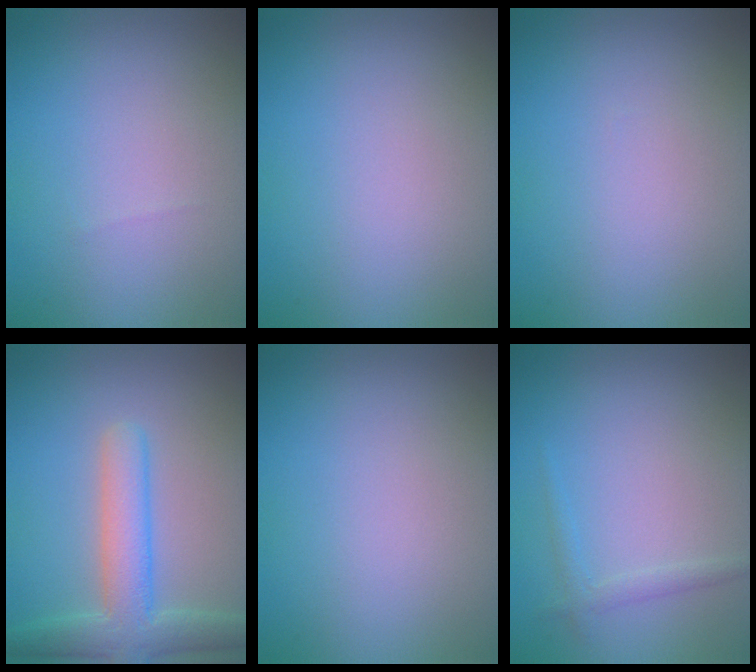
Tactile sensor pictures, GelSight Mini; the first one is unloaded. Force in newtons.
{"total": 0.0}
{"total": 0.0}
{"total": 5.1, "press": 5.0, "slide": 0.5}
{"total": 0.0}
{"total": 1.2, "press": 1.2, "slide": 0.0}